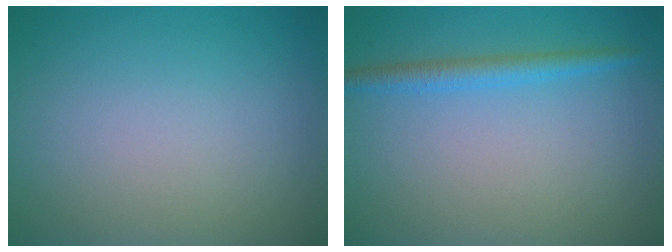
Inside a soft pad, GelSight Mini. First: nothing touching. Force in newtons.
{"total": 2.0, "press": 2.0, "slide": 0.2}